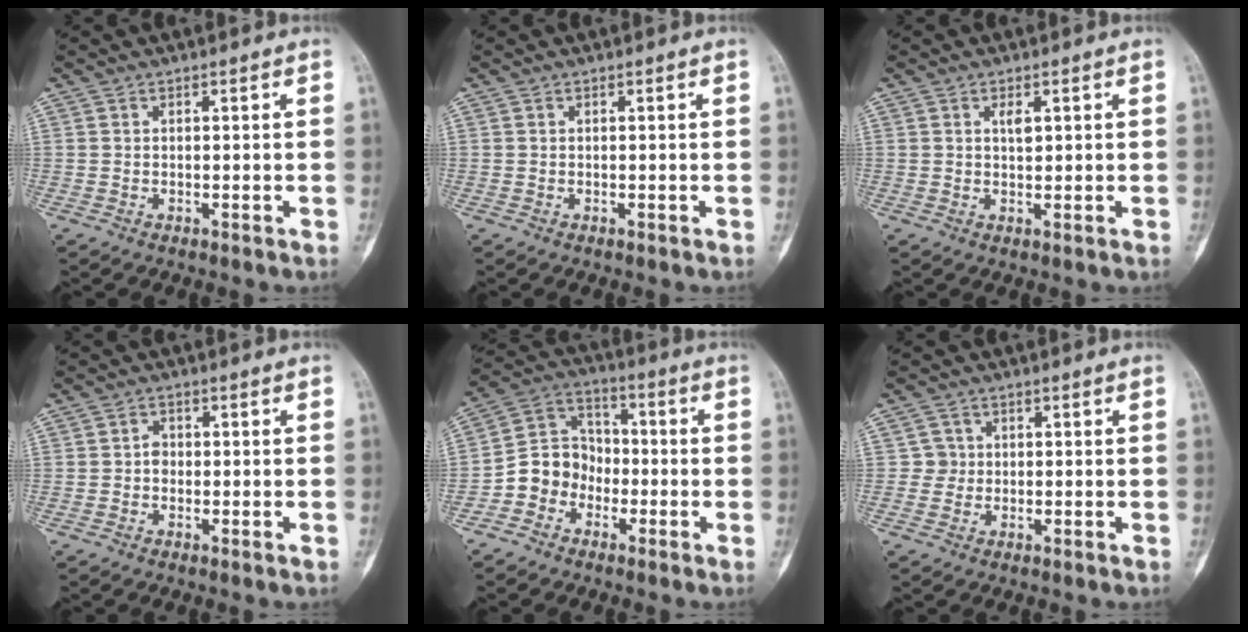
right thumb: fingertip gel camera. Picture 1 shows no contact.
{"total": 0.0}
{"total": 1.9, "force": [0.8, 0.9, 1.5], "torque": [-0.022, -0.002, 0.016]}
{"total": 1.7, "force": [-0.4, 1.3, 0.9], "torque": [0.001, 0.007, -0.013]}
{"total": 9.3, "force": [-3.5, 8.0, 3.1], "torque": [-0.024, 0.055, -0.077]}
{"total": 2.4, "force": [0.1, 2.4, -0.2], "torque": [0.022, 0.007, -0.004]}